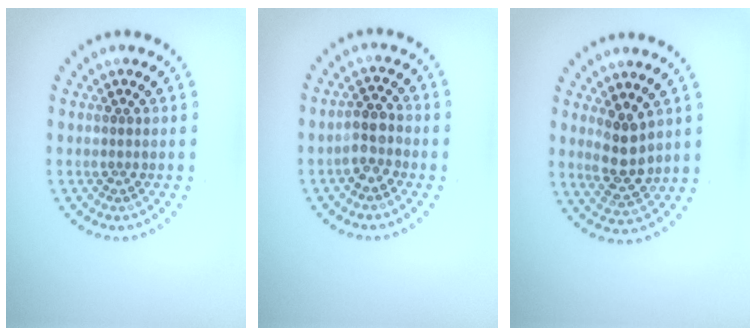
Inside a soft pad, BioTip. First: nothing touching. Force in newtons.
{"total": 2.2, "press": 2.1, "slide": 0.8}
{"total": 3.2, "press": 3.0, "slide": 1.2}